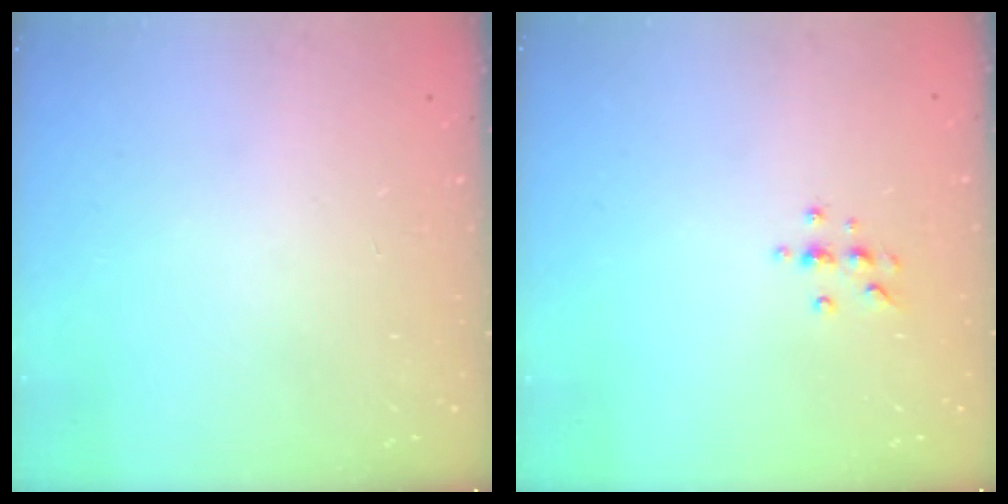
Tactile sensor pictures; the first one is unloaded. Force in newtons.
{"total": 5.6, "press": 5.5, "slide": 0.7}